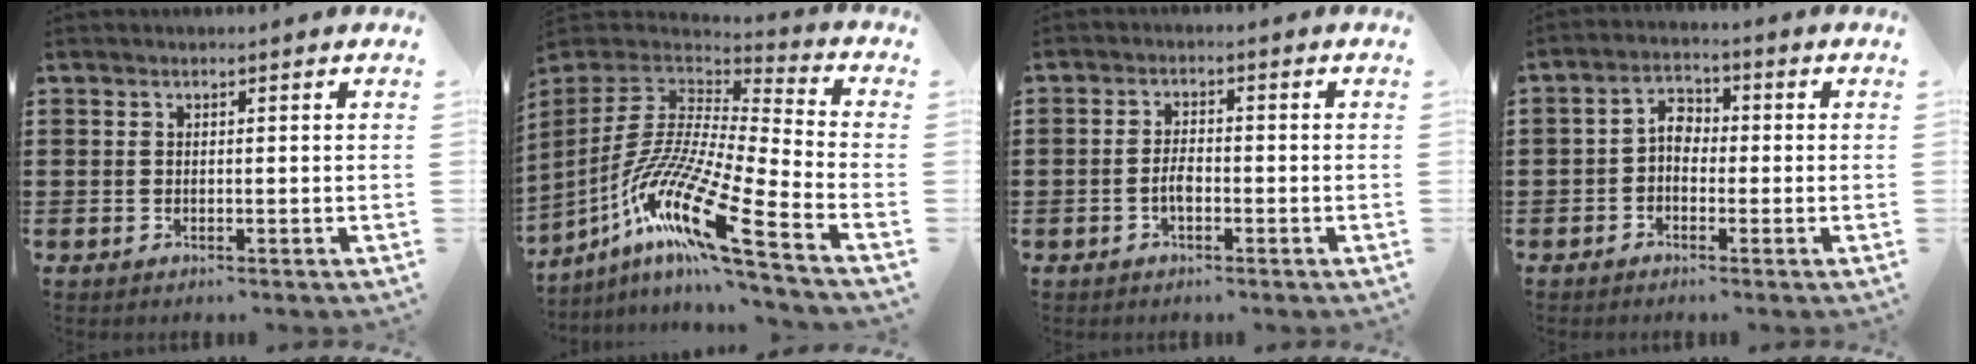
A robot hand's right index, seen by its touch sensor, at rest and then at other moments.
{"total": 16.1, "force": [-9.5, 2.1, 12.8], "torque": [-0.278, -0.008, -0.190]}
{"total": 2.7, "force": [-0.9, 1.4, 2.2], "torque": [-0.051, 0.002, -0.020]}
{"total": 3.5, "force": [-0.9, 2.4, 2.4], "torque": [-0.057, 0.010, -0.022]}